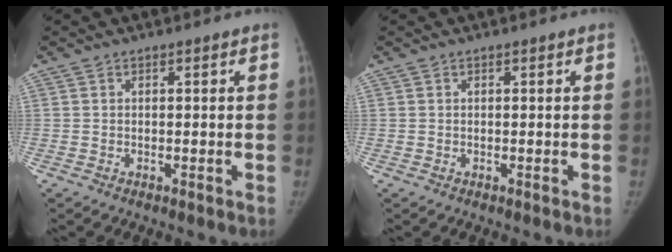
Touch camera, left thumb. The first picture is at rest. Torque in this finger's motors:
{"motor_torque": [-0.19, 0.04, -0.21, 0.13, -0.02]}